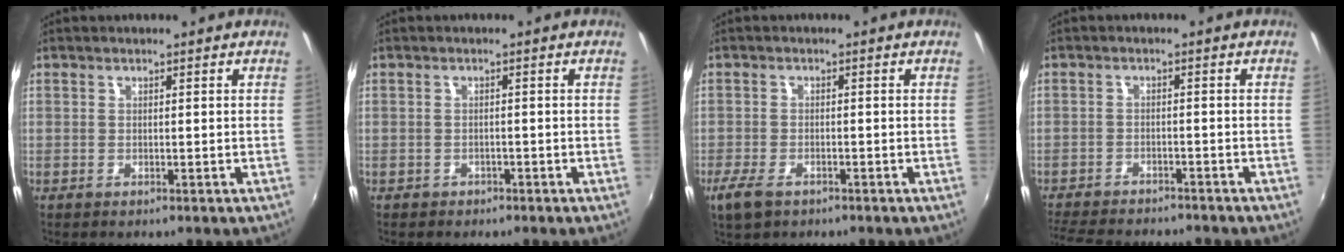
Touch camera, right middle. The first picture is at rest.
{"total": 1.7, "force": [-1.2, 1.1, 0.3], "torque": [-0.012, 0.000, -0.015]}
{"total": 4.7, "force": [-3.1, 2.2, 2.8], "torque": [-0.070, -0.012, -0.057]}
{"total": 11.8, "force": [-10.5, 3.0, 4.4], "torque": [-0.111, -0.017, -0.164]}